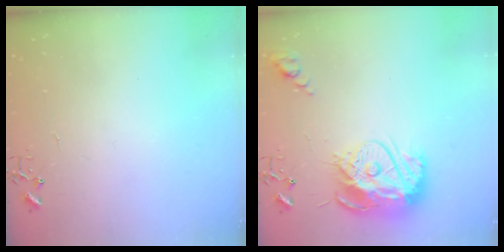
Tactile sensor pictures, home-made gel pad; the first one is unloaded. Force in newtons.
{"total": 17.6, "press": 17.6, "slide": 1.5}